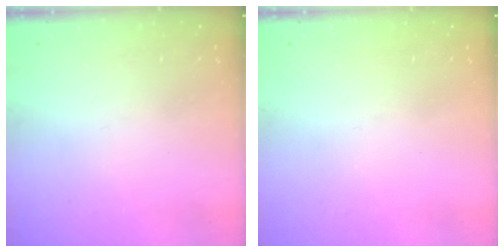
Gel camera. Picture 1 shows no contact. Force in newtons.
{"total": 0.0}